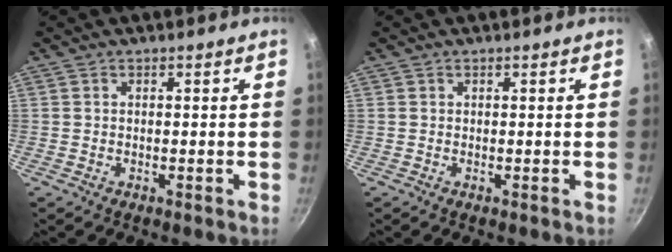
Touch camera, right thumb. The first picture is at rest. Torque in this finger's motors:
{"motor_torque": [0.18, -0.47, 0.12, -0.28, 0.00]}